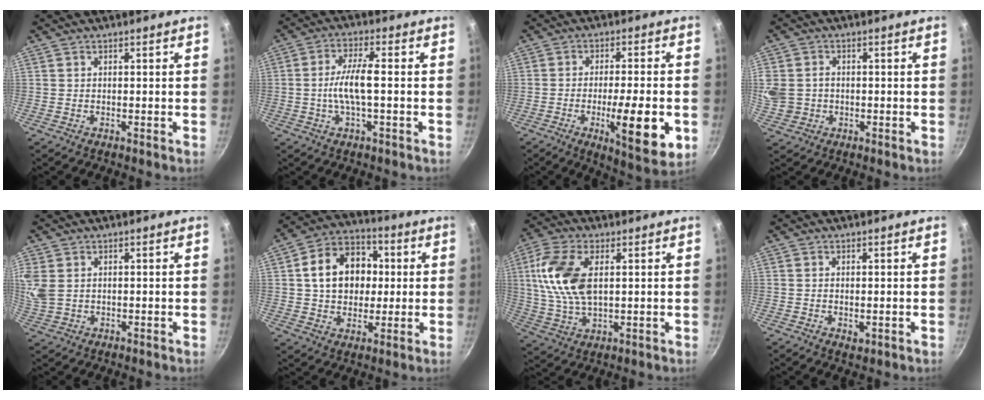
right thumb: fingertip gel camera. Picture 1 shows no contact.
{"total": 7.1, "force": [-0.8, 1.7, 6.8], "torque": [-0.138, 0.018, -0.021]}
{"total": 14.0, "force": [-3.9, 3.3, 13.0], "torque": [-0.185, 0.003, -0.054]}
{"total": 8.4, "force": [-0.1, 7.4, 4.0], "torque": [-0.095, 0.007, 0.002]}
{"total": 5.9, "force": [1.6, 4.3, 3.7], "torque": [-0.079, 0.001, 0.038]}
{"total": 15.0, "force": [2.1, 11.7, 9.1], "torque": [-0.115, 0.024, 0.025]}
{"total": 13.5, "force": [2.7, 7.4, 10.9], "torque": [-0.217, -0.002, 0.050]}
{"total": 1.8, "force": [-0.2, 1.0, 1.5], "torque": [-0.022, -0.004, -0.001]}